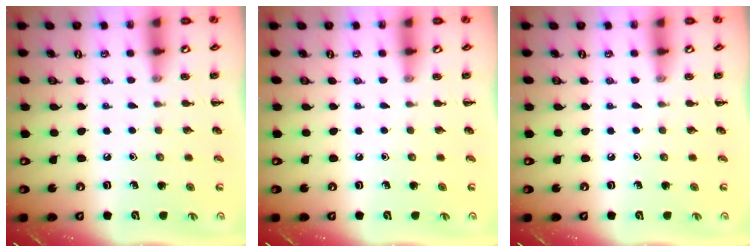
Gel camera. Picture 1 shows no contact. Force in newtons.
{"total": 0.0}
{"total": 0.0}